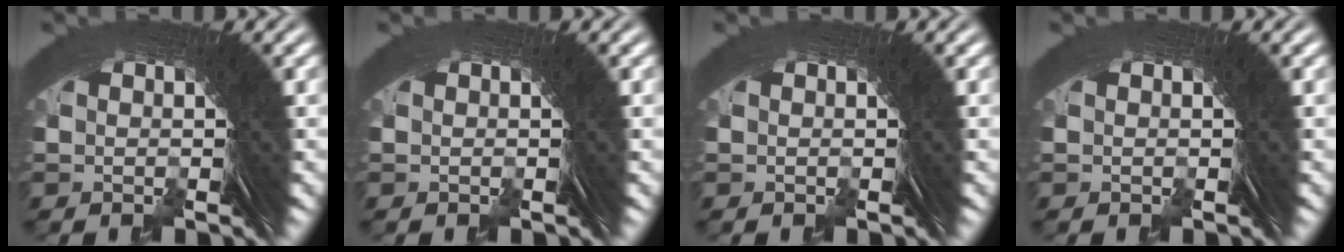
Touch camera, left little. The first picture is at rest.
{"total": 0.0}
{"total": 0.0}
{"total": 0.0}